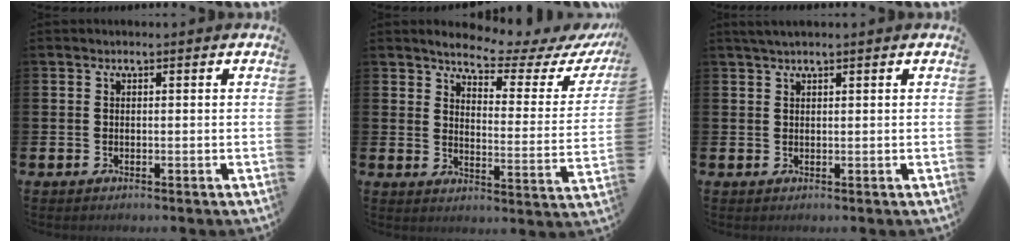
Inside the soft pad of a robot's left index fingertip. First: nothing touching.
{"total": 5.2, "force": [4.7, 0.9, 2.0], "torque": [-0.049, -0.039, 0.071]}
{"total": 1.5, "force": [1.2, 0.1, 0.9], "torque": [-0.026, 0.007, 0.023]}